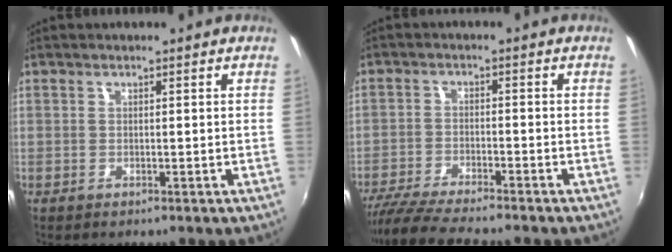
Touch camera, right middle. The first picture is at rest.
{"total": 10.7, "force": [-9.6, 0.3, 4.8], "torque": [-0.115, -0.024, -0.167]}